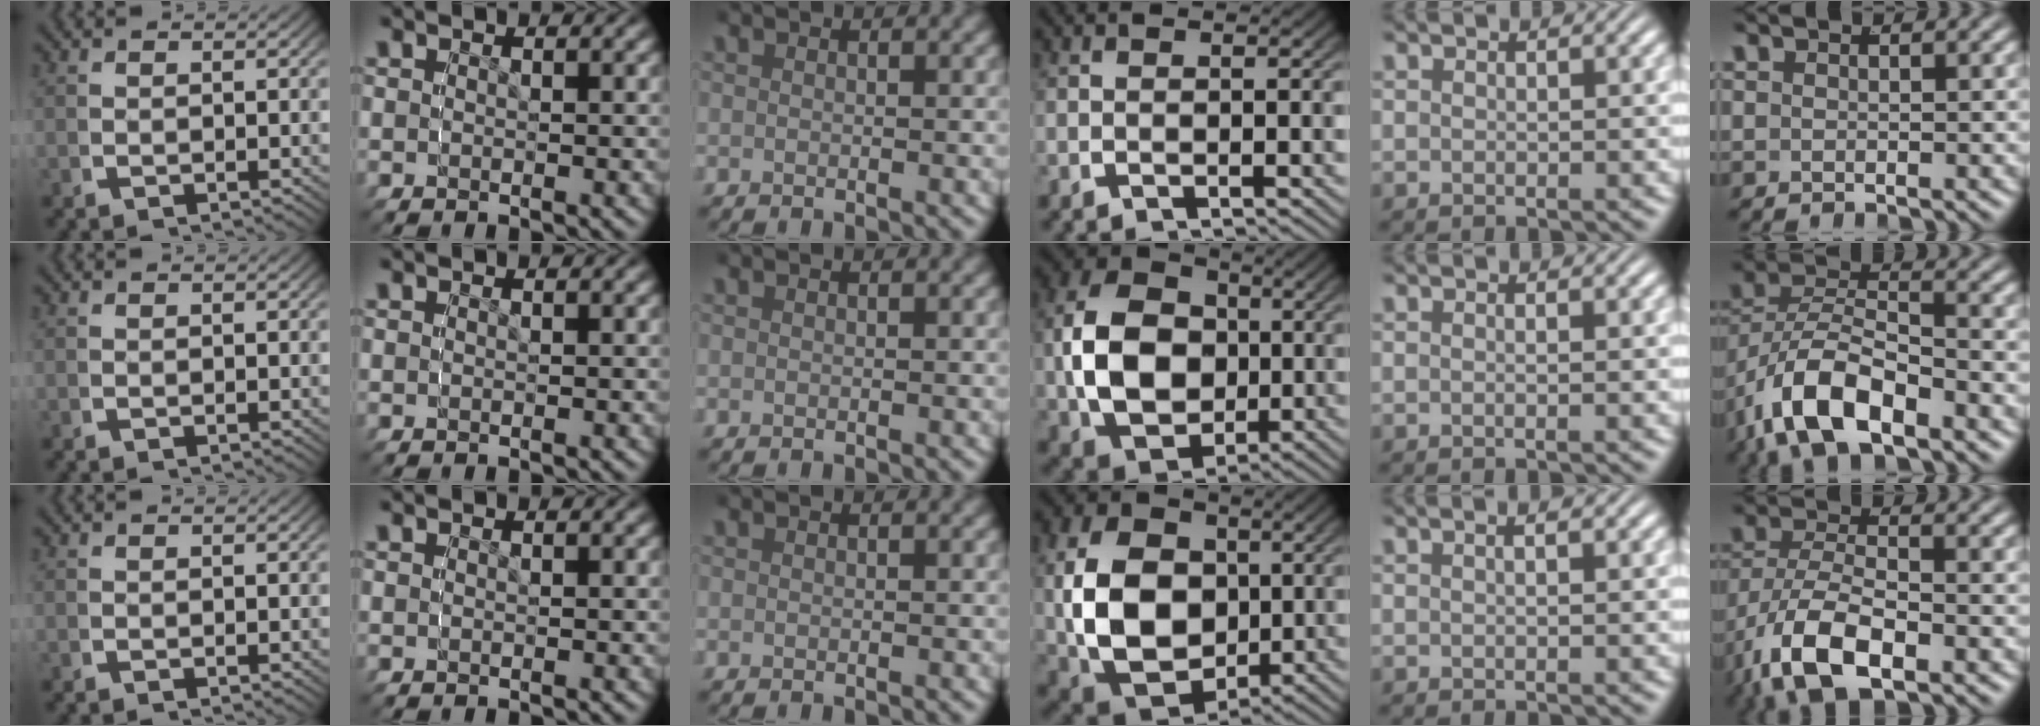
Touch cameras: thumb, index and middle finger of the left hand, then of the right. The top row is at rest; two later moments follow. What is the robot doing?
{"motion": "grasp_and_lifting", "object": "cloth"}